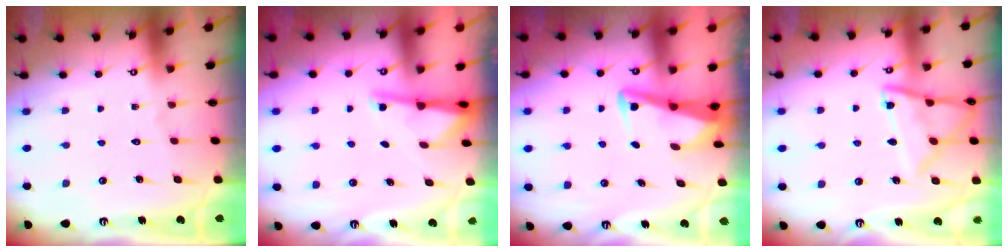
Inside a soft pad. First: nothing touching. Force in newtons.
{"total": 3.0, "press": 2.9, "slide": 0.6}
{"total": 4.0, "press": 3.9, "slide": 0.4}
{"total": 12.4, "press": 12.4, "slide": 1.1}